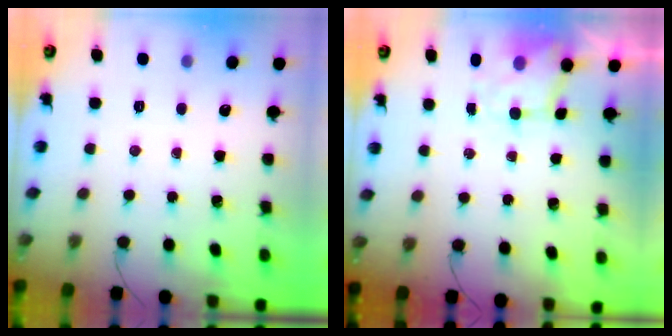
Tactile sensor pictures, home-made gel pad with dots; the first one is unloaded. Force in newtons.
{"total": 4.7, "press": 4.7, "slide": 0.8}